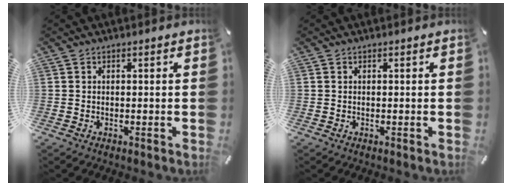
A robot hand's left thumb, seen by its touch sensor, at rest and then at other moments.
{"total": 0.0}